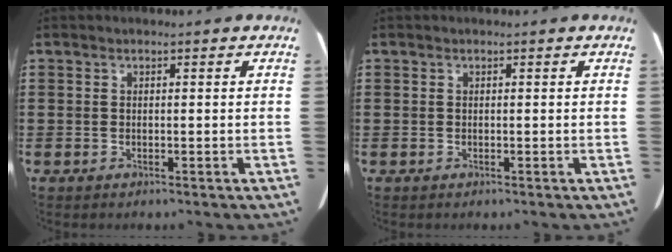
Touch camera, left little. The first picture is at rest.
{"total": 0.0}